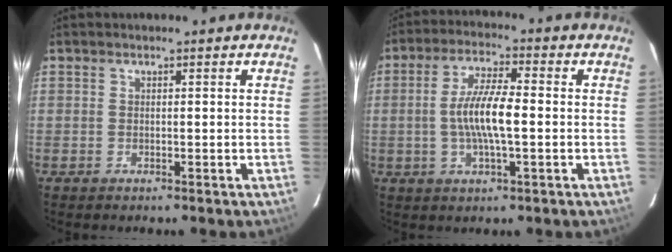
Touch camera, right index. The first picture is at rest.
{"total": 8.9, "force": [-0.9, 1.8, 8.7], "torque": [-0.167, 0.003, -0.017]}